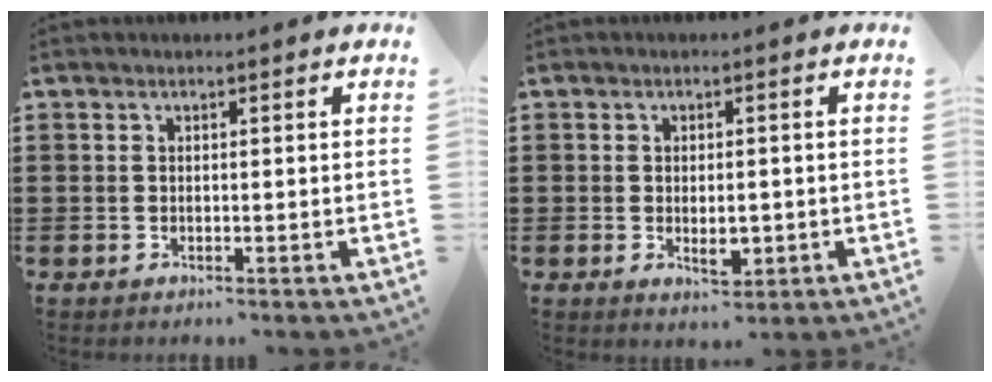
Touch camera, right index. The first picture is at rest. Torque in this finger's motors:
{"motor_torque": [-0.17, 0.04, 0.20, 0.02]}